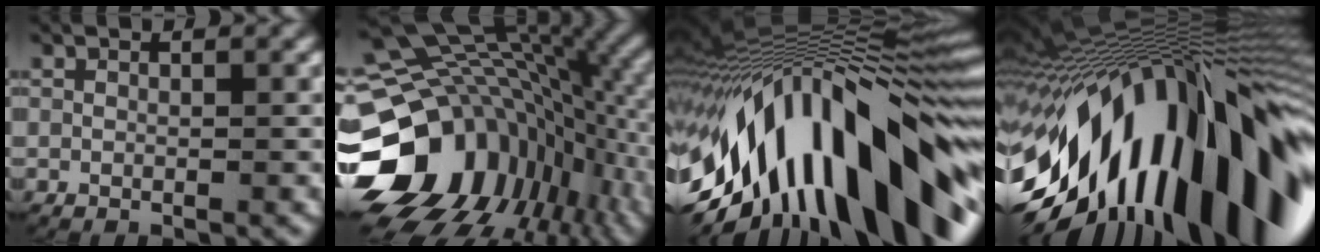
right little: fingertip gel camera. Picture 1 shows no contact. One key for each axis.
{"total": 21.1, "fx": -2.5, "fy": 15.7, "fz": 13.9, "tx": -0.214, "ty": -0.016, "tz": -0.045}
{"total": 23.0, "fx": -5.5, "fy": 13.4, "fz": 17.9, "tx": -0.288, "ty": 0.022, "tz": -0.082}
{"total": 27.7, "fx": -6.1, "fy": 15.5, "fz": 22.1, "tx": -0.323, "ty": 0.018, "tz": -0.092}